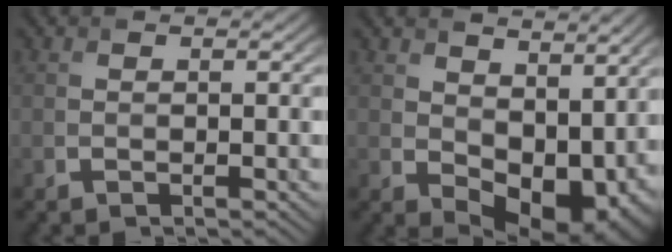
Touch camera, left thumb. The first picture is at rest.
{"total": 10.4, "force": [2.7, 6.6, 7.5], "torque": [-0.127, -0.026, 0.068]}